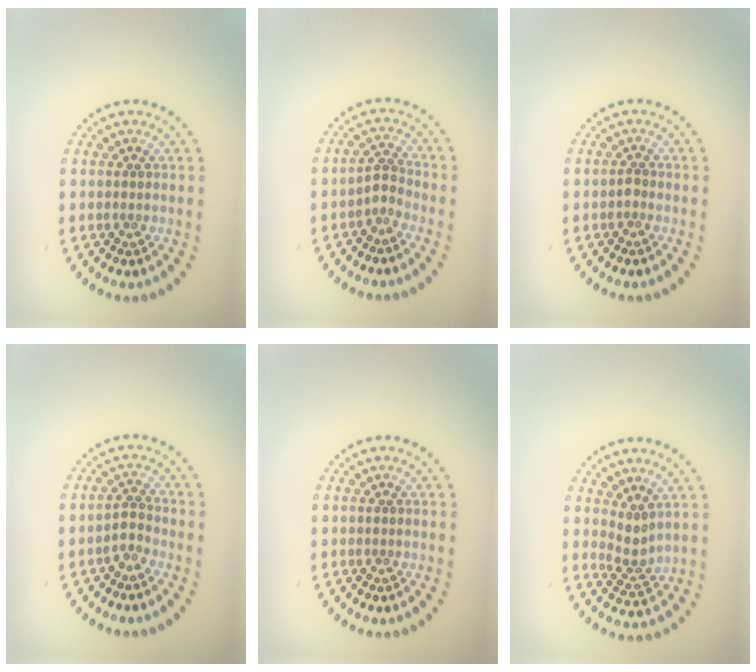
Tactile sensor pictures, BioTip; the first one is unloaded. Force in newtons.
{"total": 1.5, "press": 1.1, "slide": 1.1}
{"total": 0.6, "press": 0.5, "slide": 0.3}
{"total": 1.6, "press": 1.2, "slide": 1.1}
{"total": 0.0}
{"total": 2.0, "press": 1.3, "slide": 1.5}